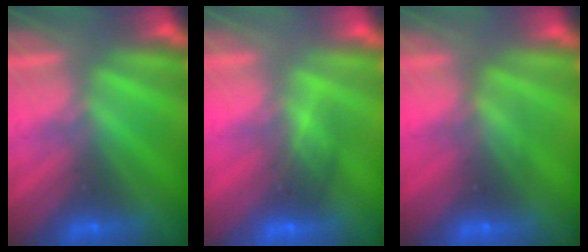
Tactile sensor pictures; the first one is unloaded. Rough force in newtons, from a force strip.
{"total": 2.8}
{"total": 2.7}